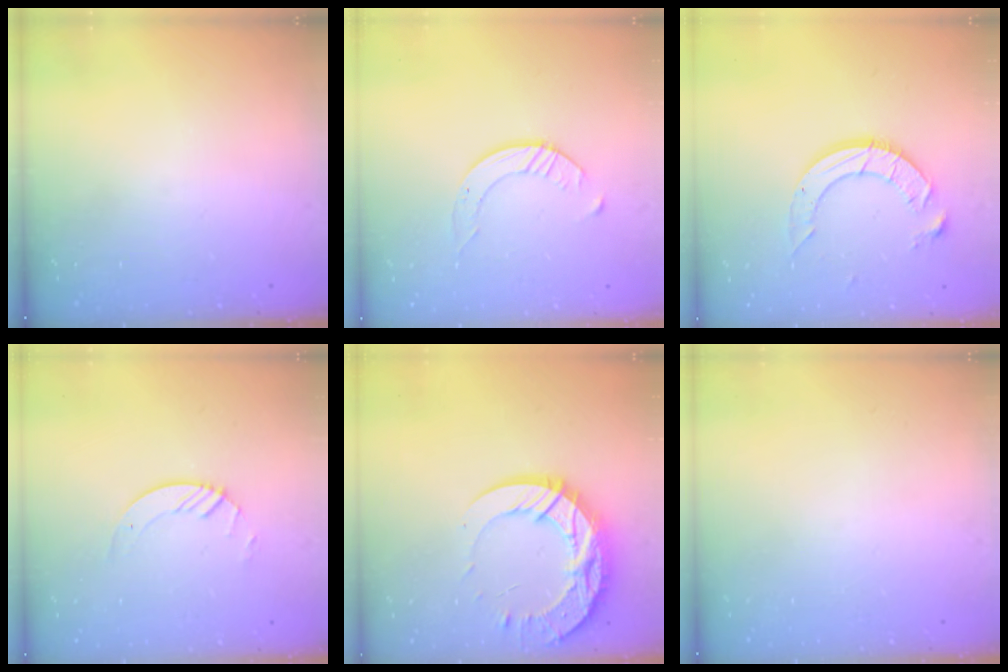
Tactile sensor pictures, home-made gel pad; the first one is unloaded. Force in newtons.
{"total": 3.5, "press": 3.4, "slide": 0.4}
{"total": 10.8, "press": 10.8, "slide": 0.7}
{"total": 3.6, "press": 3.6, "slide": 0.4}
{"total": 18.0, "press": 17.9, "slide": 1.6}
{"total": 0.0}